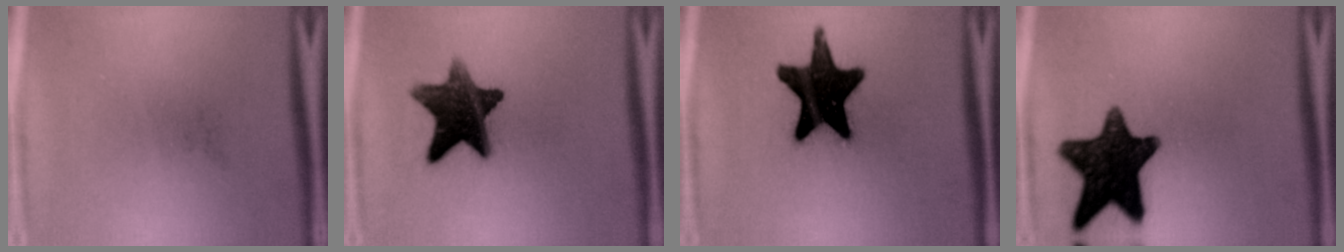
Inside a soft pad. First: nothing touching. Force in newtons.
{"total": 12.3}
{"total": 18.6}
{"total": 15.7}